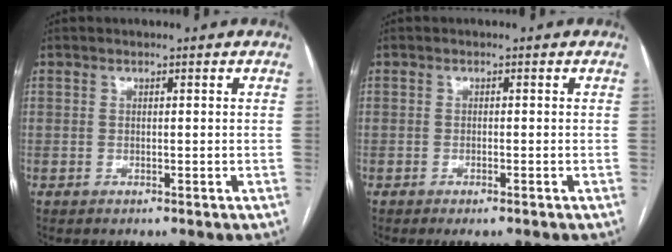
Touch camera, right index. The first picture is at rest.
{"total": 1.6, "force": [-1.1, 0.1, 1.2], "torque": [-0.019, -0.004, -0.016]}